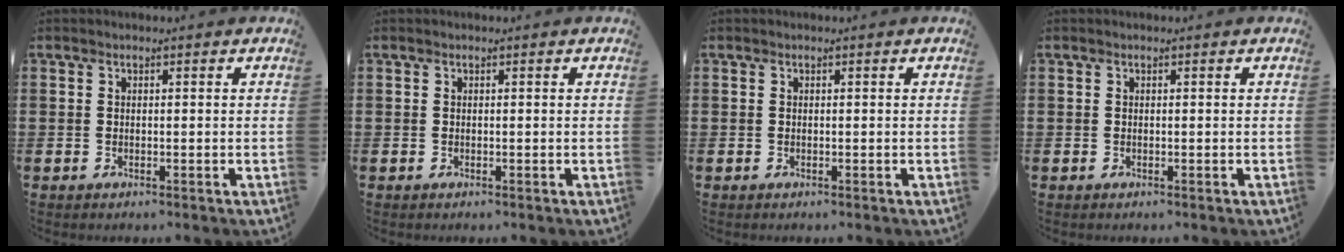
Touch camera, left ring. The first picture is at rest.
{"total": 0.0}
{"total": 0.0}
{"total": 0.0}